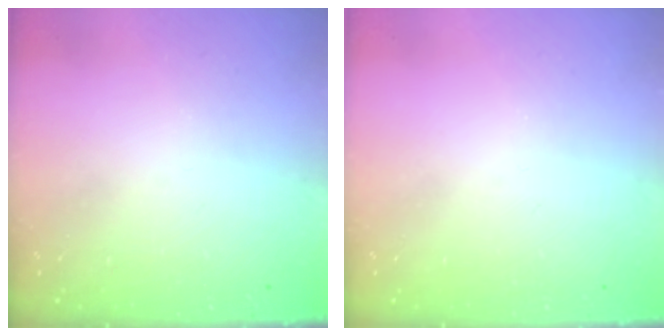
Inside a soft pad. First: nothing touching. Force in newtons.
{"total": 0.0}